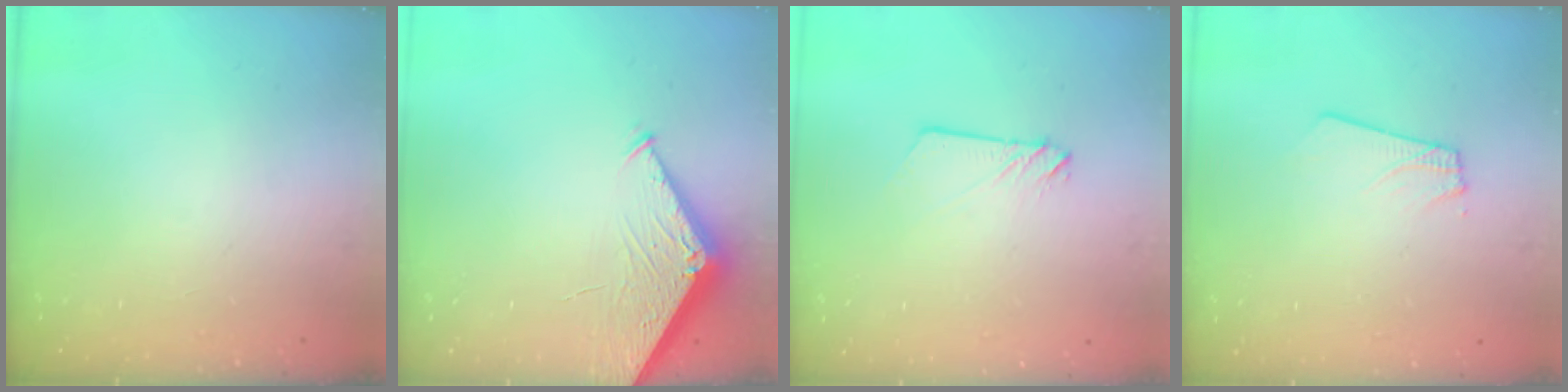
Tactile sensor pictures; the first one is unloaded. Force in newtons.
{"total": 4.2, "press": 4.2, "slide": 0.5}
{"total": 2.4, "press": 2.4, "slide": 0.2}
{"total": 1.8, "press": 1.8, "slide": 0.1}